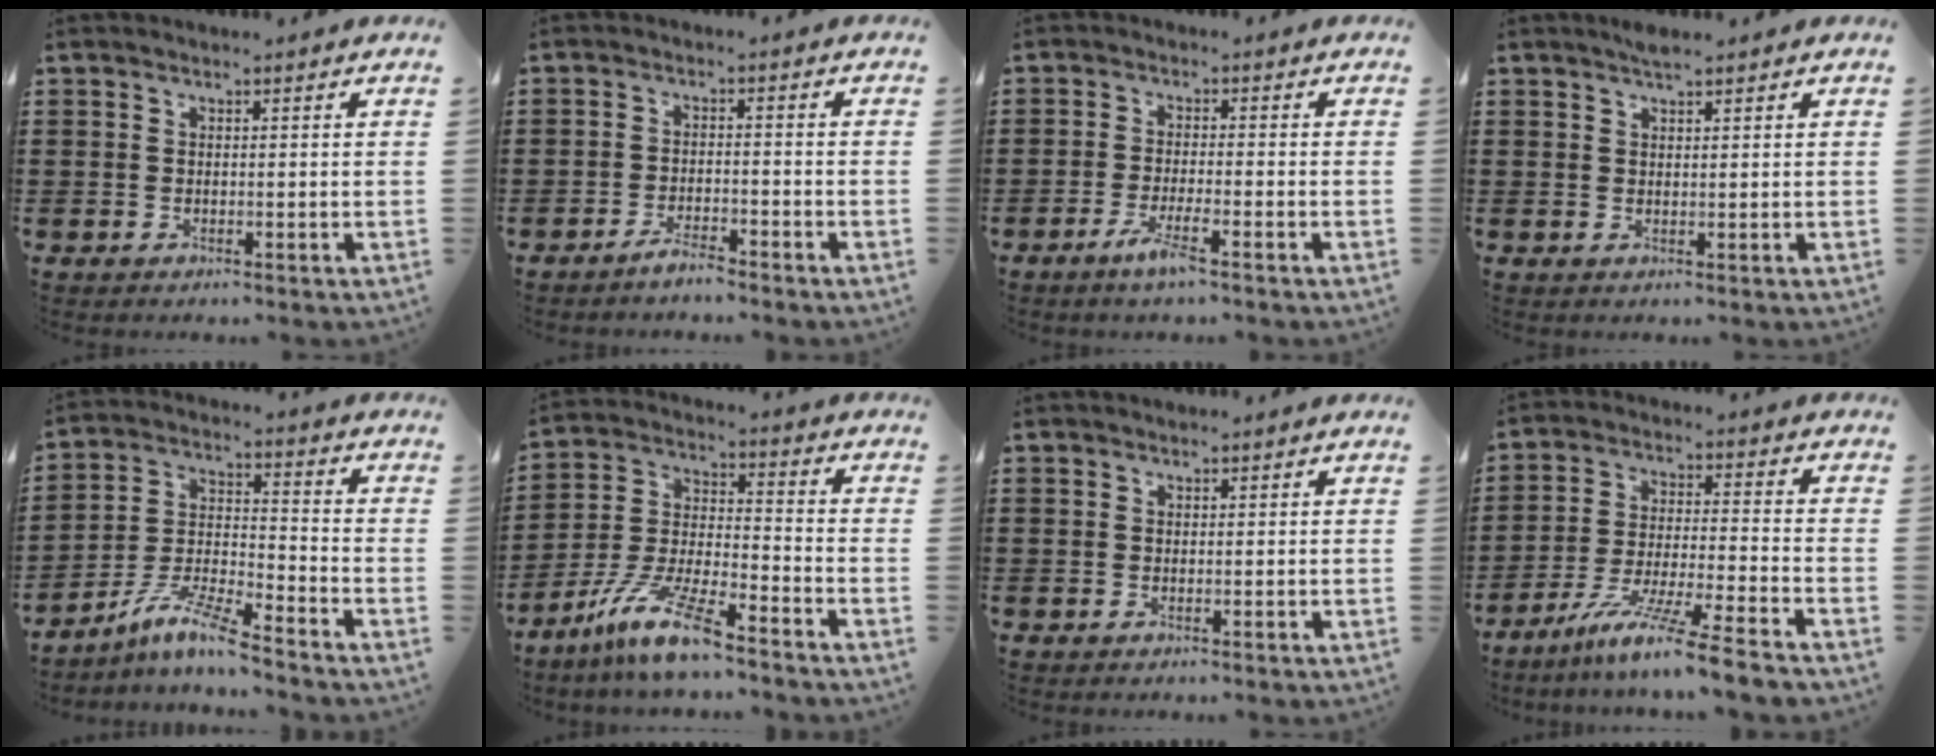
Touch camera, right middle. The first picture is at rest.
{"total": 2.6, "force": [-2.5, 0.3, 0.9], "torque": [-0.017, 0.005, -0.048]}
{"total": 3.6, "force": [-2.3, 0.1, 2.8], "torque": [-0.060, -0.006, -0.044]}
{"total": 1.4, "force": [1.2, 0.3, 0.7], "torque": [-0.016, 0.000, 0.020]}
{"total": 8.8, "force": [-7.1, 0.0, 5.2], "torque": [-0.116, -0.012, -0.142]}
{"total": 10.7, "force": [-8.5, 1.0, 6.5], "torque": [-0.141, 0.002, -0.169]}
{"total": 0.0}
{"total": 9.8, "force": [-8.2, -0.9, 5.3], "torque": [-0.104, -0.010, -0.163]}